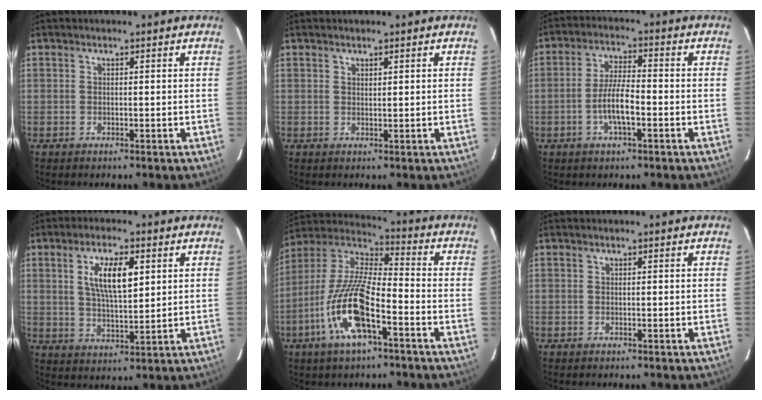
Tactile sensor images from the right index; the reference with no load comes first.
{"total": 0.8, "force": [0.7, 0.3, 0.3], "torque": [-0.005, 0.001, 0.012]}
{"total": 6.6, "force": [-2.3, 1.6, 6.0], "torque": [-0.118, 0.002, -0.043]}
{"total": 8.9, "force": [2.9, 3.1, 7.9], "torque": [-0.144, 0.004, 0.055]}
{"total": 16.2, "force": [-7.1, 4.5, 13.8], "torque": [-0.281, -0.012, -0.145]}
{"total": 0.0}